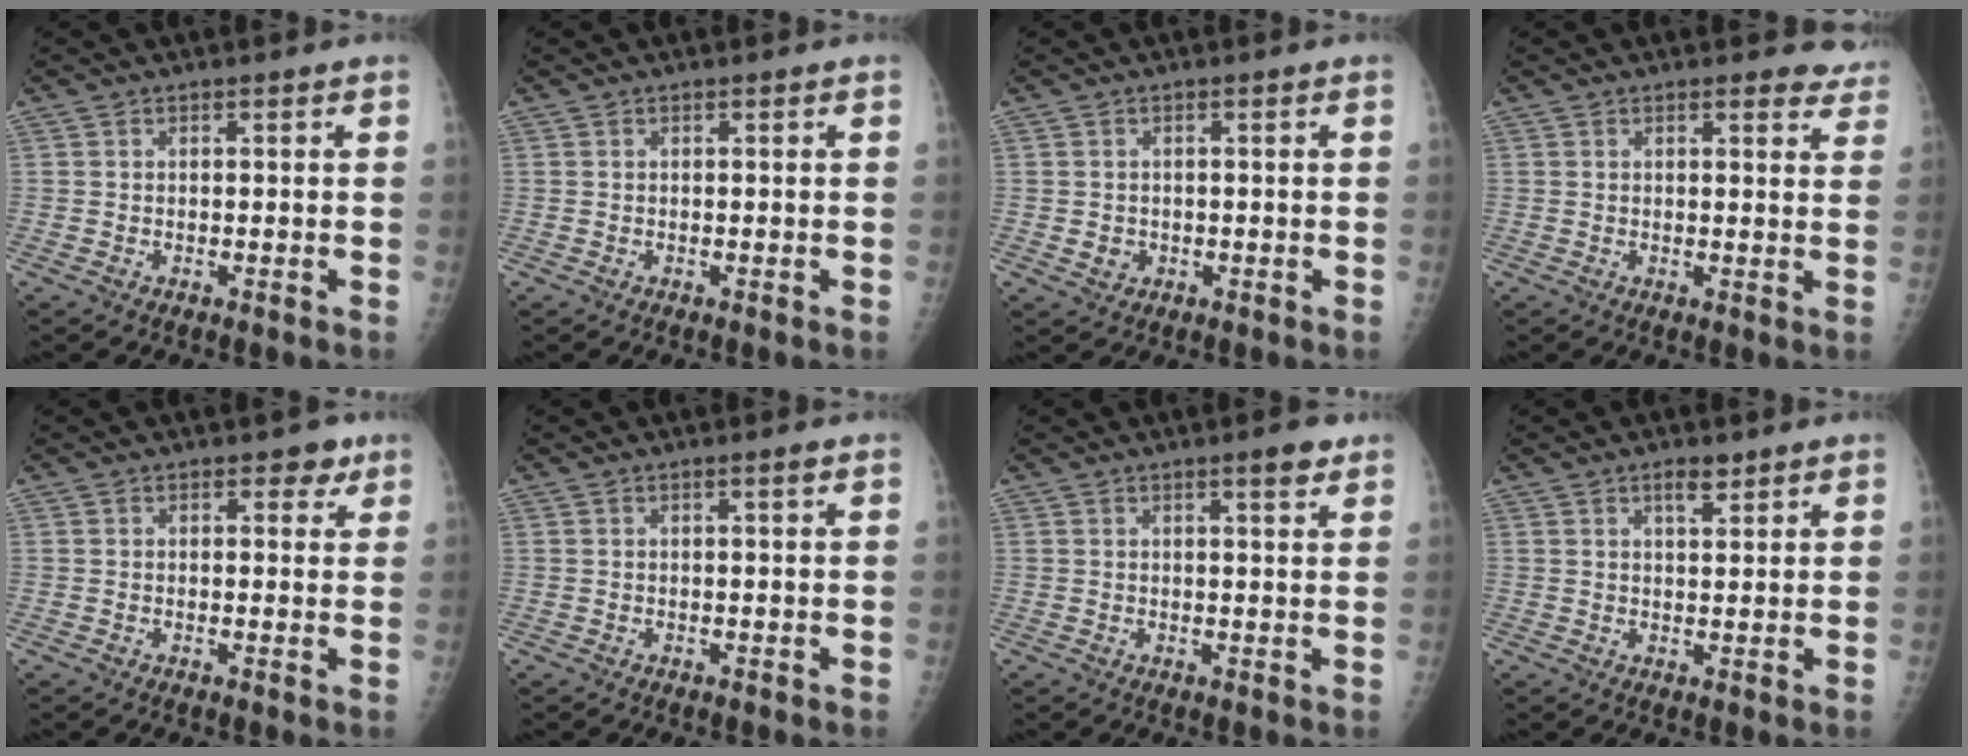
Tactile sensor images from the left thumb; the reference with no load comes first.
{"total": 0.0}
{"total": 1.8, "force": [-0.4, 1.6, 0.6], "torque": [0.002, 0.004, 0.000]}
{"total": 5.4, "force": [4.8, 2.0, 1.5], "torque": [0.017, -0.023, 0.038]}
{"total": 2.7, "force": [1.6, 1.7, 1.3], "torque": [0.008, -0.005, 0.014]}
{"total": 0.7, "force": [0.4, 0.0, 0.6], "torque": [-0.010, 0.000, 0.005]}
{"total": 3.3, "force": [2.2, 0.8, 2.3], "torque": [-0.026, -0.011, 0.028]}
{"total": 3.0, "force": [2.0, 1.2, 1.8], "torque": [-0.015, -0.013, 0.034]}